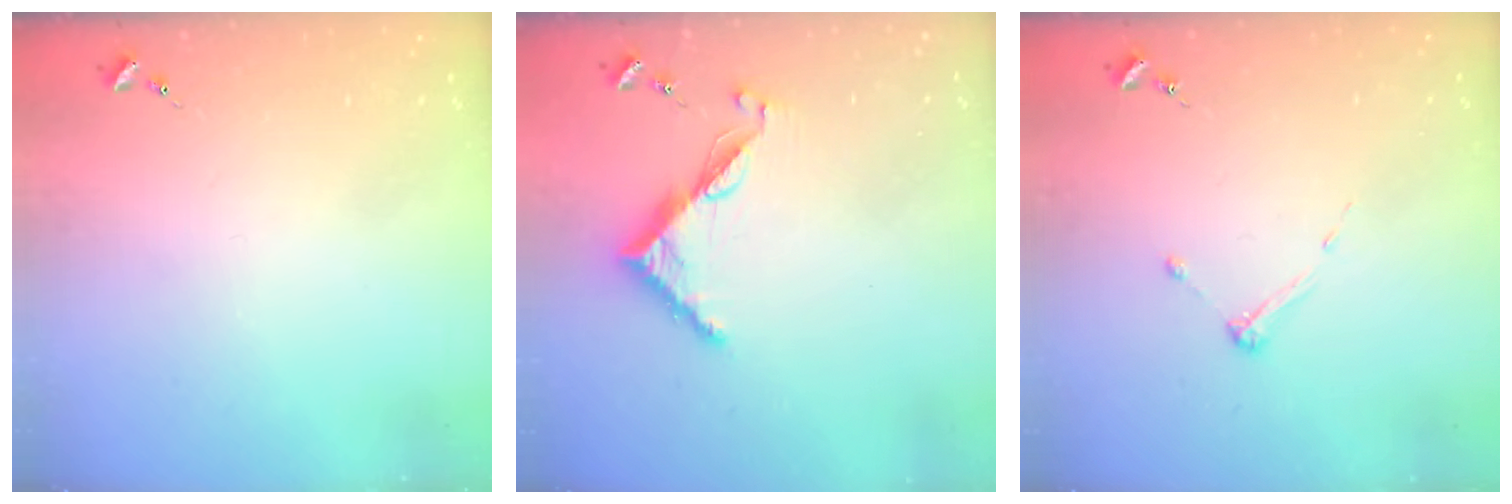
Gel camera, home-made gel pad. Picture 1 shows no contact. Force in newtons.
{"total": 7.4, "press": 7.4, "slide": 0.7}
{"total": 3.2, "press": 3.2, "slide": 0.4}